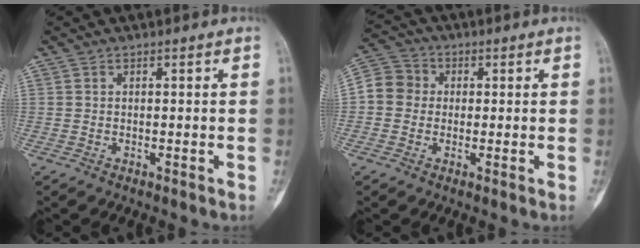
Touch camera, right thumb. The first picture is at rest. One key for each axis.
{"total": 6.8, "fx": -0.3, "fy": 6.3, "fz": 2.6, "tx": -0.032, "ty": 0.019, "tz": -0.021}